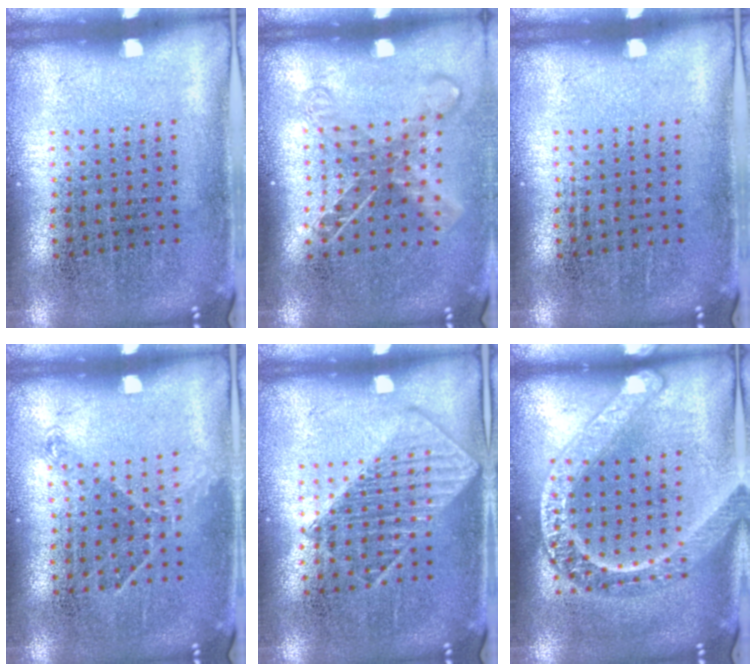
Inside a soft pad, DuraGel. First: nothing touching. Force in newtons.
{"total": 1.5, "press": 1.2, "slide": 1.0}
{"total": 0.0}
{"total": 0.9, "press": 0.8, "slide": 0.5}
{"total": 1.0, "press": 1.0, "slide": 0.1}
{"total": 3.2, "press": 3.2, "slide": 0.4}